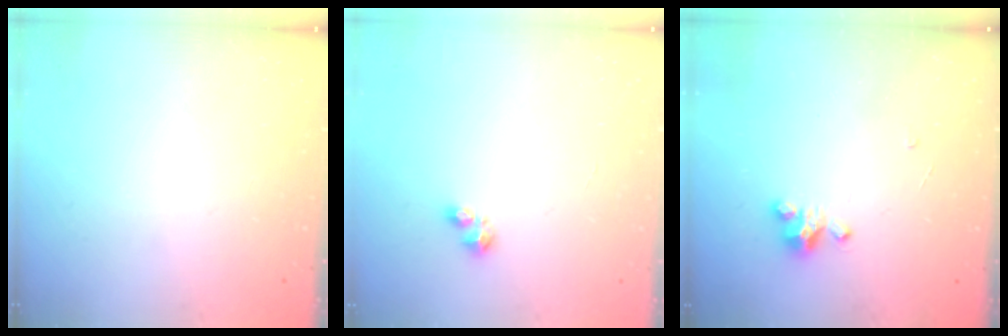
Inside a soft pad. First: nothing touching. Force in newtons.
{"total": 2.6, "press": 2.5, "slide": 0.3}
{"total": 2.6, "press": 2.6, "slide": 0.3}